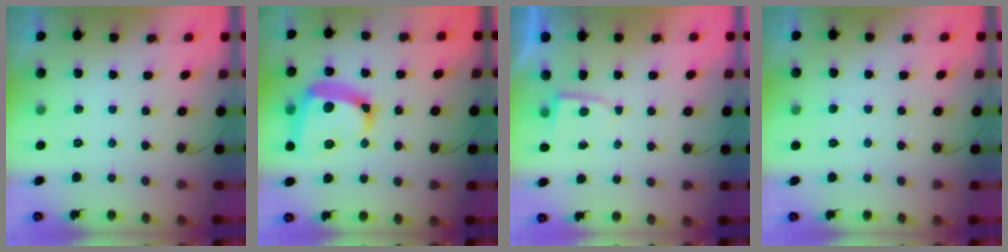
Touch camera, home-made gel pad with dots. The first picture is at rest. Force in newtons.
{"total": 17.0, "press": 16.9, "slide": 2.1}
{"total": 2.1, "press": 2.1, "slide": 0.3}
{"total": 3.2, "press": 3.2, "slide": 0.3}